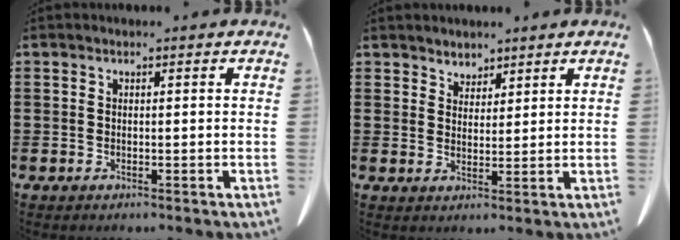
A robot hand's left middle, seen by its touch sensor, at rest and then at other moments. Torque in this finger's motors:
{"motor_torque": [-0.21, 0.33, 0.07, 0.01]}